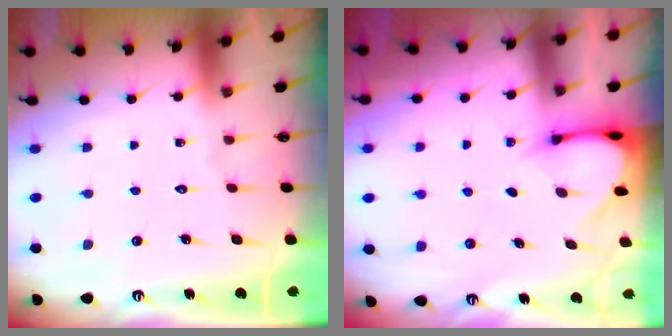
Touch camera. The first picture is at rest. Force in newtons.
{"total": 2.8, "press": 2.8, "slide": 0.2}